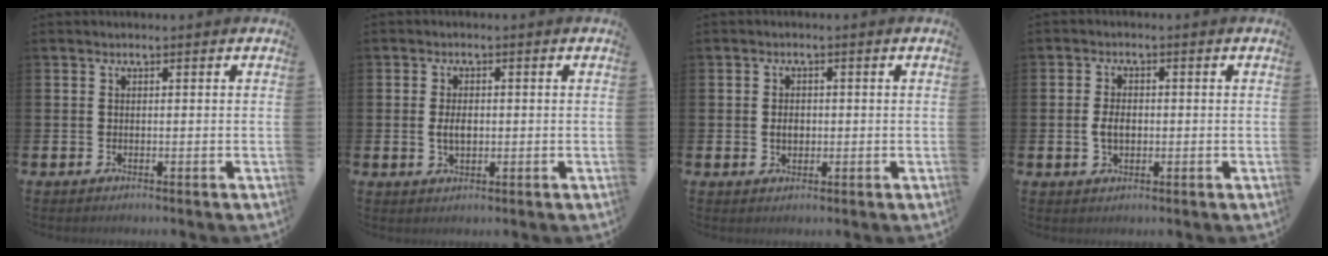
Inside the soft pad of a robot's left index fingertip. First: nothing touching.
{"total": 2.9, "force": [0.0, 1.7, 2.3], "torque": [-0.031, 0.001, -0.004]}
{"total": 2.2, "force": [0.0, 1.6, 1.6], "torque": [-0.009, -0.001, -0.007]}
{"total": 3.1, "force": [-0.1, 2.0, 2.3], "torque": [-0.031, 0.001, -0.007]}